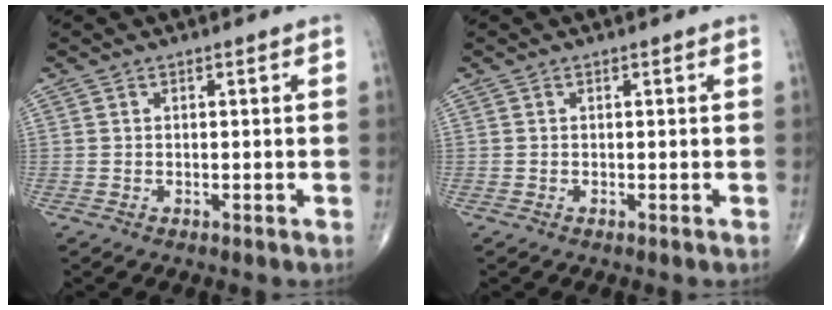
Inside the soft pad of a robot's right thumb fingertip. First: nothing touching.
{"total": 0.0}